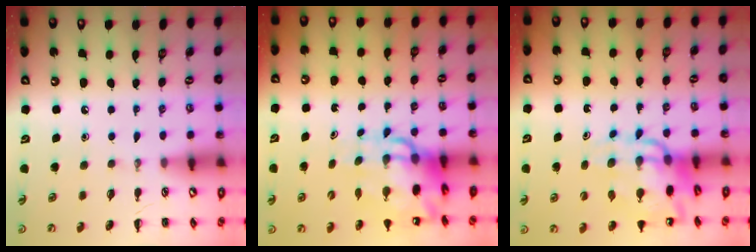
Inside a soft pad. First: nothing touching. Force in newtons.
{"total": 11.4, "press": 11.0, "slide": 3.0}
{"total": 11.6, "press": 11.1, "slide": 3.2}